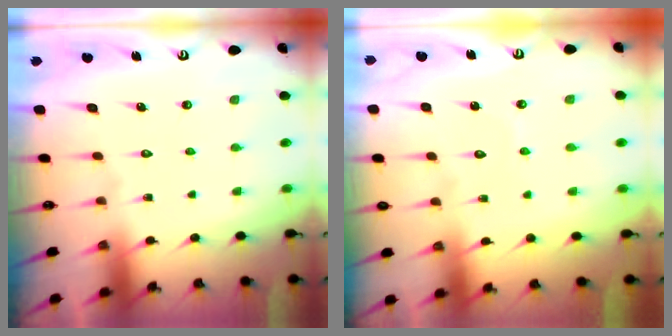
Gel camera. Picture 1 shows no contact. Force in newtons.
{"total": 3.2, "press": 3.2, "slide": 0.3}